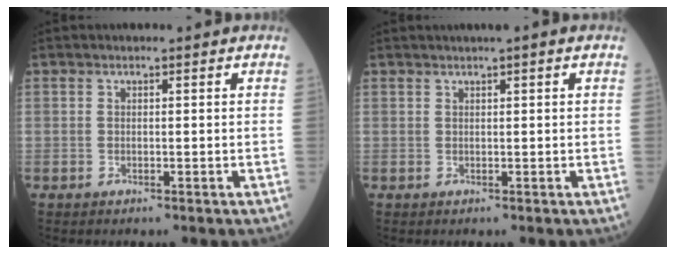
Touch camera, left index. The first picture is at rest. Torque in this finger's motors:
{"motor_torque": [0.13, -0.22, 0.03, 0.01]}